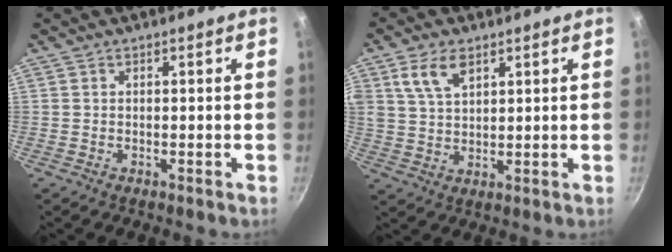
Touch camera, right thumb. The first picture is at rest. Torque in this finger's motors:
{"motor_torque": [0.26, 0.29, 1.35, 1.04, 0.17]}